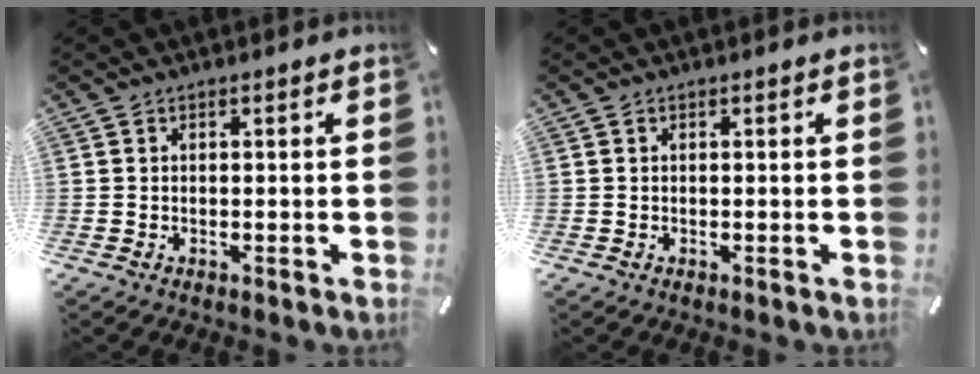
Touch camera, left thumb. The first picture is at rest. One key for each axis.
{"total": 0.0}